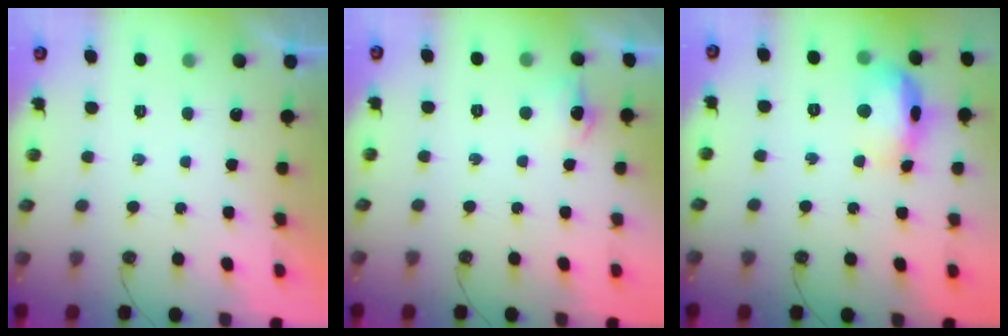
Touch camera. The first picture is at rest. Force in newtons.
{"total": 7.2, "press": 7.1, "slide": 0.8}
{"total": 17.8, "press": 14.4, "slide": 10.5}